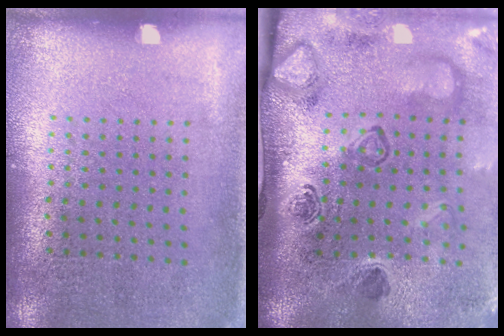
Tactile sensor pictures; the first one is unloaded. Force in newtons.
{"total": 4.7, "press": 3.2, "slide": 3.4}